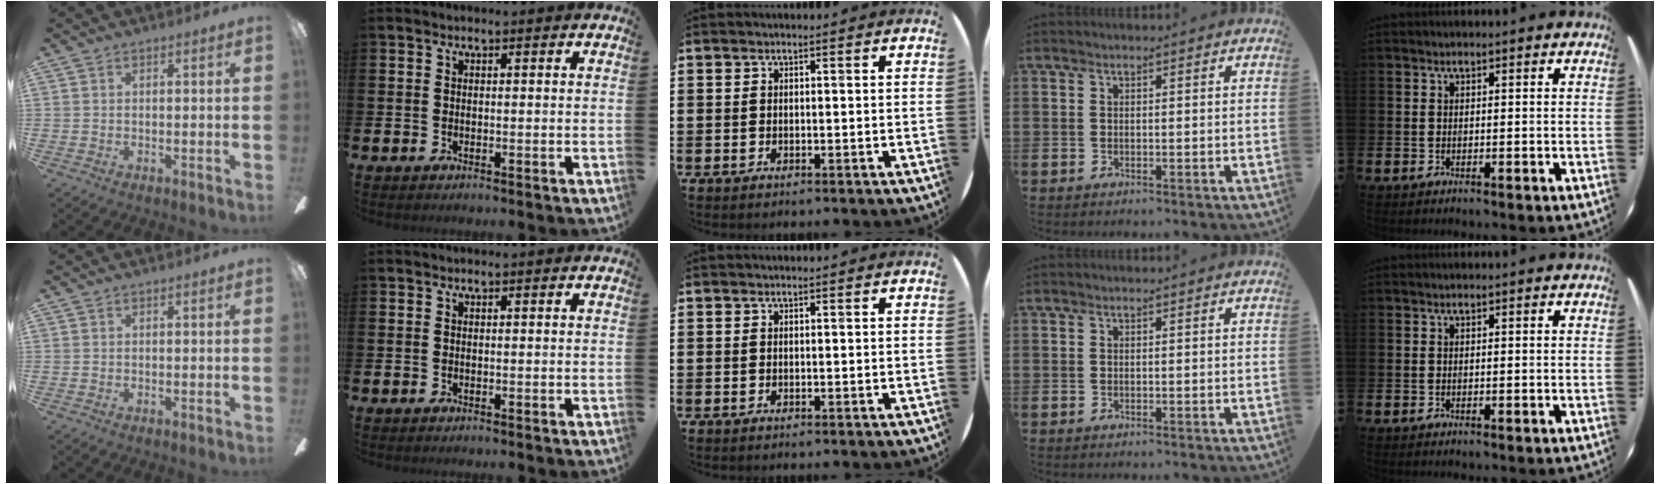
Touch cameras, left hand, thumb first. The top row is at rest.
{}